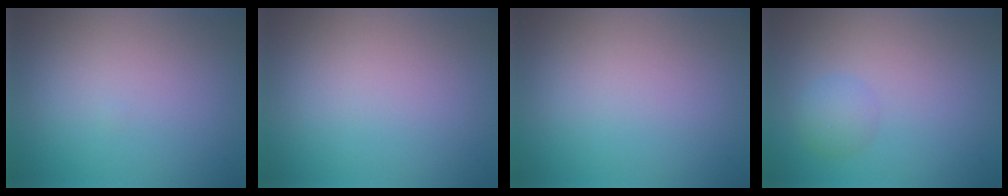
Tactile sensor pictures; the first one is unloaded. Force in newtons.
{"total": 0.0}
{"total": 0.0}
{"total": 1.6, "press": 1.6, "slide": 0.1}